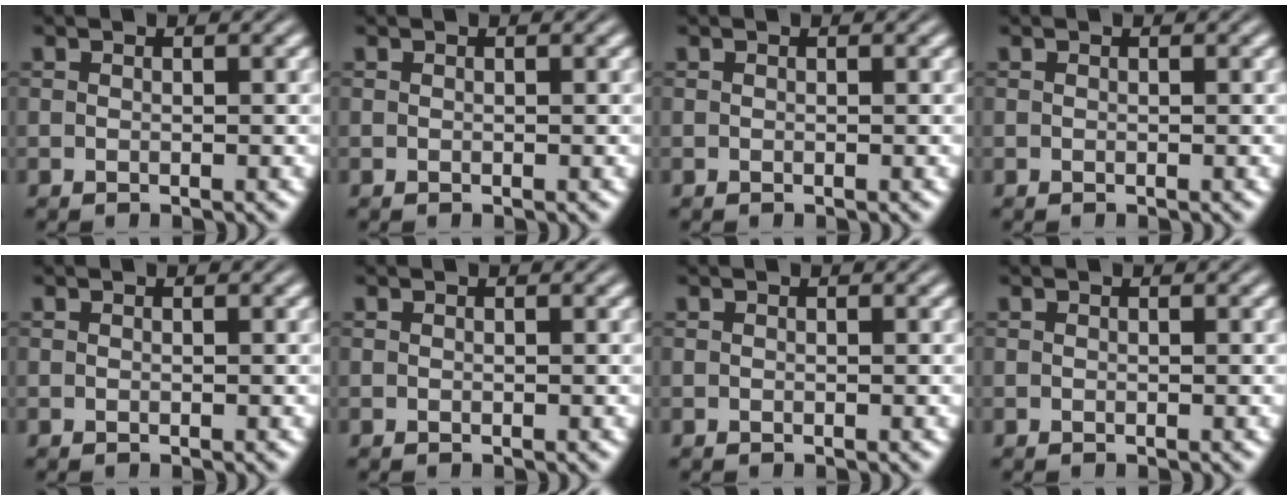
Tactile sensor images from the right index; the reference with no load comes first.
{"total": 0.0}
{"total": 0.0}
{"total": 0.0}
{"total": 0.0}
{"total": 0.0}
{"total": 0.0}
{"total": 0.0}